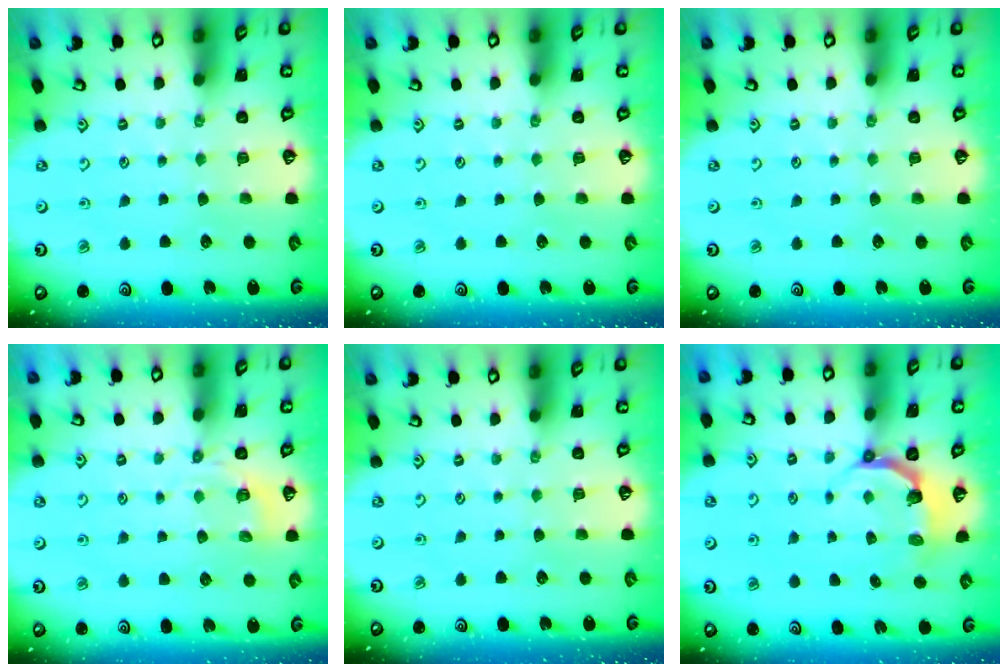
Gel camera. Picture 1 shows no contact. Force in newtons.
{"total": 0.0}
{"total": 0.0}
{"total": 3.8, "press": 3.4, "slide": 1.7}
{"total": 0.0}
{"total": 4.6, "press": 3.0, "slide": 3.5}